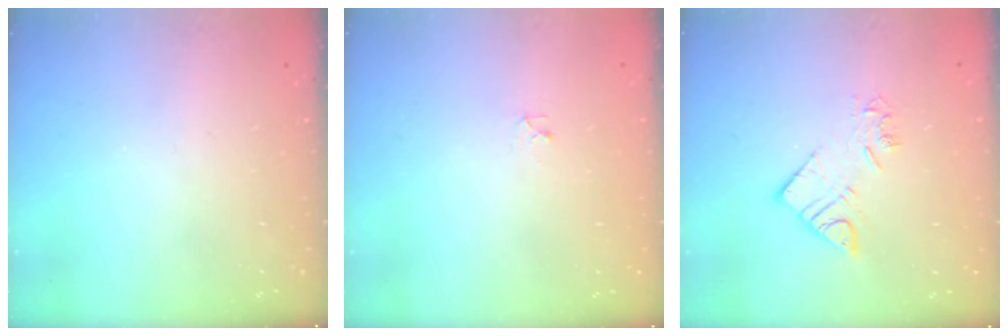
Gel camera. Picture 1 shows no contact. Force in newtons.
{"total": 2.8, "press": 2.7, "slide": 0.4}
{"total": 8.7, "press": 8.7, "slide": 0.7}